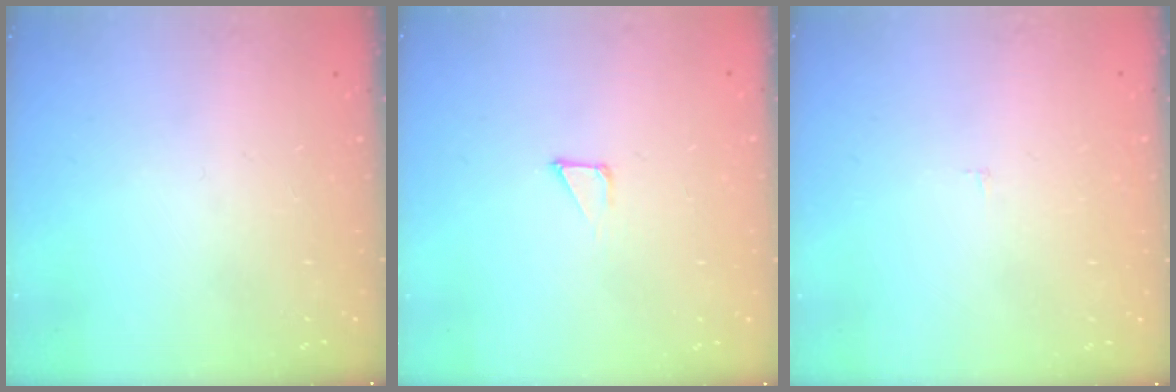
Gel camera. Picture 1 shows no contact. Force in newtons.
{"total": 1.3, "press": 1.3, "slide": 0.0}
{"total": 1.6, "press": 1.6, "slide": 0.1}